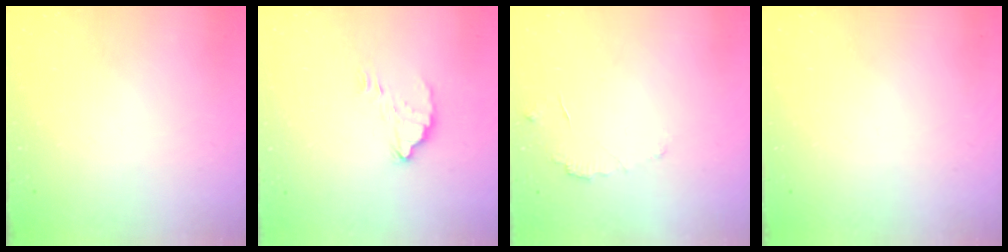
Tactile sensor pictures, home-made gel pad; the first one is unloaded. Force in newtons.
{"total": 3.8, "press": 3.8, "slide": 0.2}
{"total": 3.8, "press": 3.8, "slide": 0.2}
{"total": 0.0}